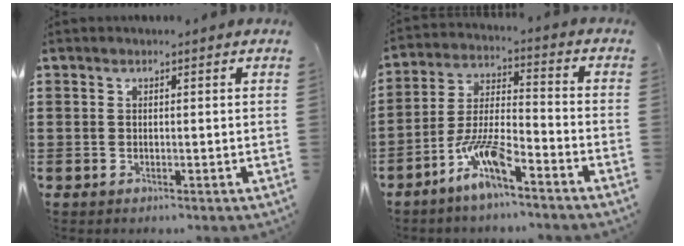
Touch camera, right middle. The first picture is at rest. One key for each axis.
{"total": 8.3, "fx": -5.7, "fy": 1.6, "fz": 5.8, "tx": -0.135, "ty": -0.008, "tz": -0.113}